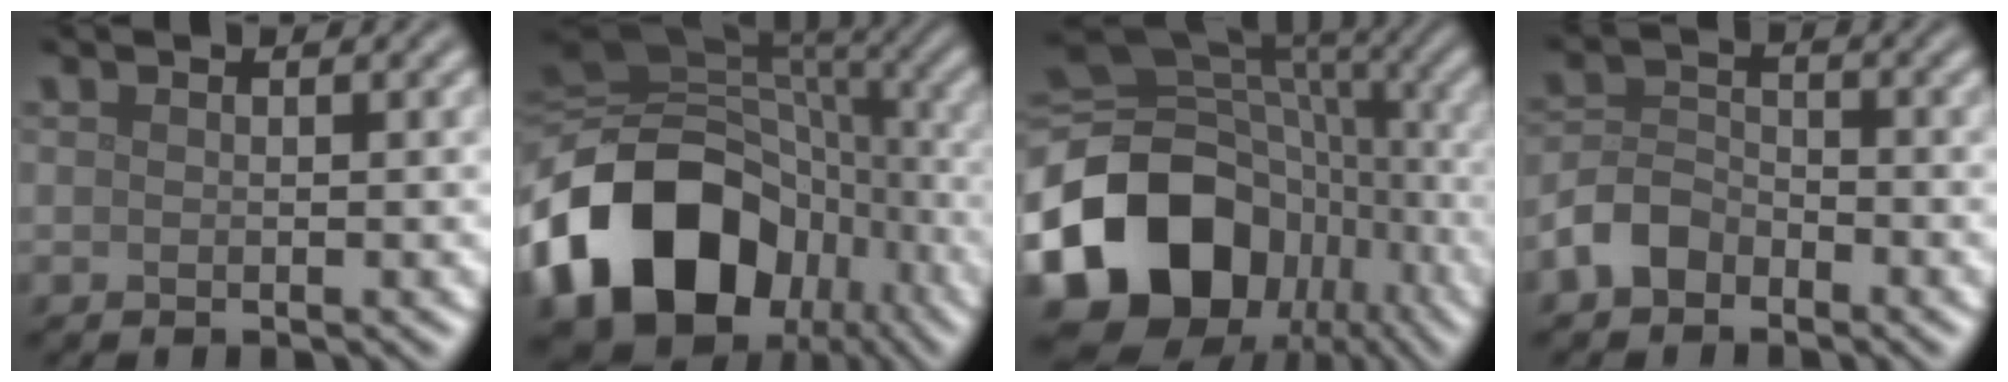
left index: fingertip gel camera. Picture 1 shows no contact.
{"total": 18.6, "force": [-7.2, 13.7, 10.2], "torque": [-0.225, -0.019, -0.127]}
{"total": 16.4, "force": [-6.2, 12.6, 8.3], "torque": [-0.168, -0.009, -0.117]}
{"total": 3.1, "force": [-2.2, 2.0, 1.2], "torque": [-0.022, 0.007, -0.054]}